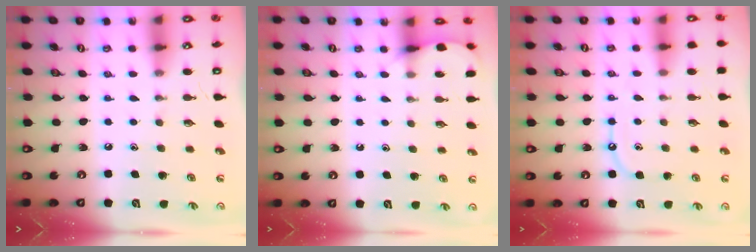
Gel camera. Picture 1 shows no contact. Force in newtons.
{"total": 3.9, "press": 3.9, "slide": 0.3}
{"total": 8.2, "press": 8.1, "slide": 0.9}